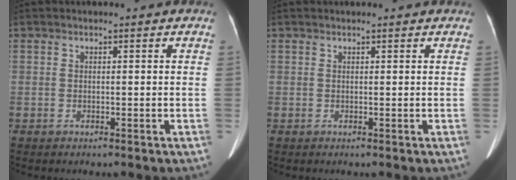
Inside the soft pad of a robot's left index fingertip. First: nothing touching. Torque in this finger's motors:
{"motor_torque": [0.03, 0.01, -0.09, -0.01]}